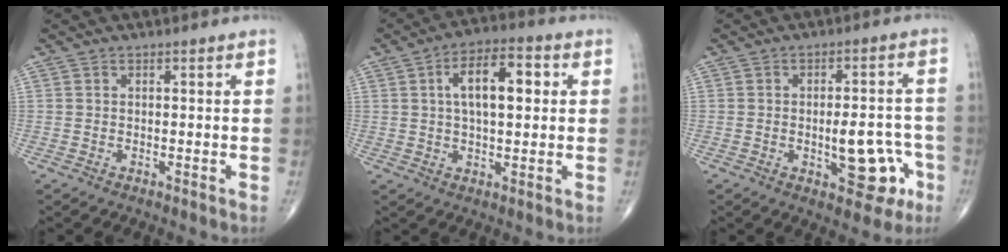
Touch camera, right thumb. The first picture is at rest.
{"total": 10.9, "force": [2.2, 4.9, 9.4], "torque": [-0.143, 0.014, 0.031]}
{"total": 10.4, "force": [-3.3, 4.8, 8.6], "torque": [-0.084, 0.028, -0.034]}